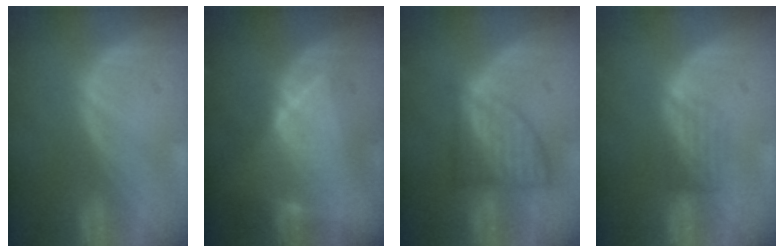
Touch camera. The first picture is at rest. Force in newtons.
{"total": 7.5, "press": 7.3, "slide": 2.0}
{"total": 7.2, "press": 6.5, "slide": 3.2}
{"total": 3.2, "press": 2.9, "slide": 1.4}